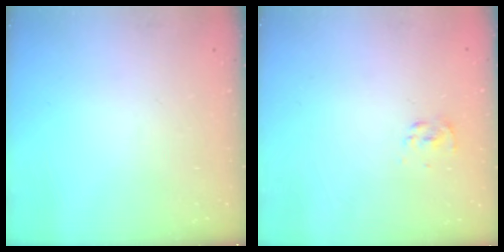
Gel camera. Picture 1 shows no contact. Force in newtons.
{"total": 2.3, "press": 2.1, "slide": 0.9}